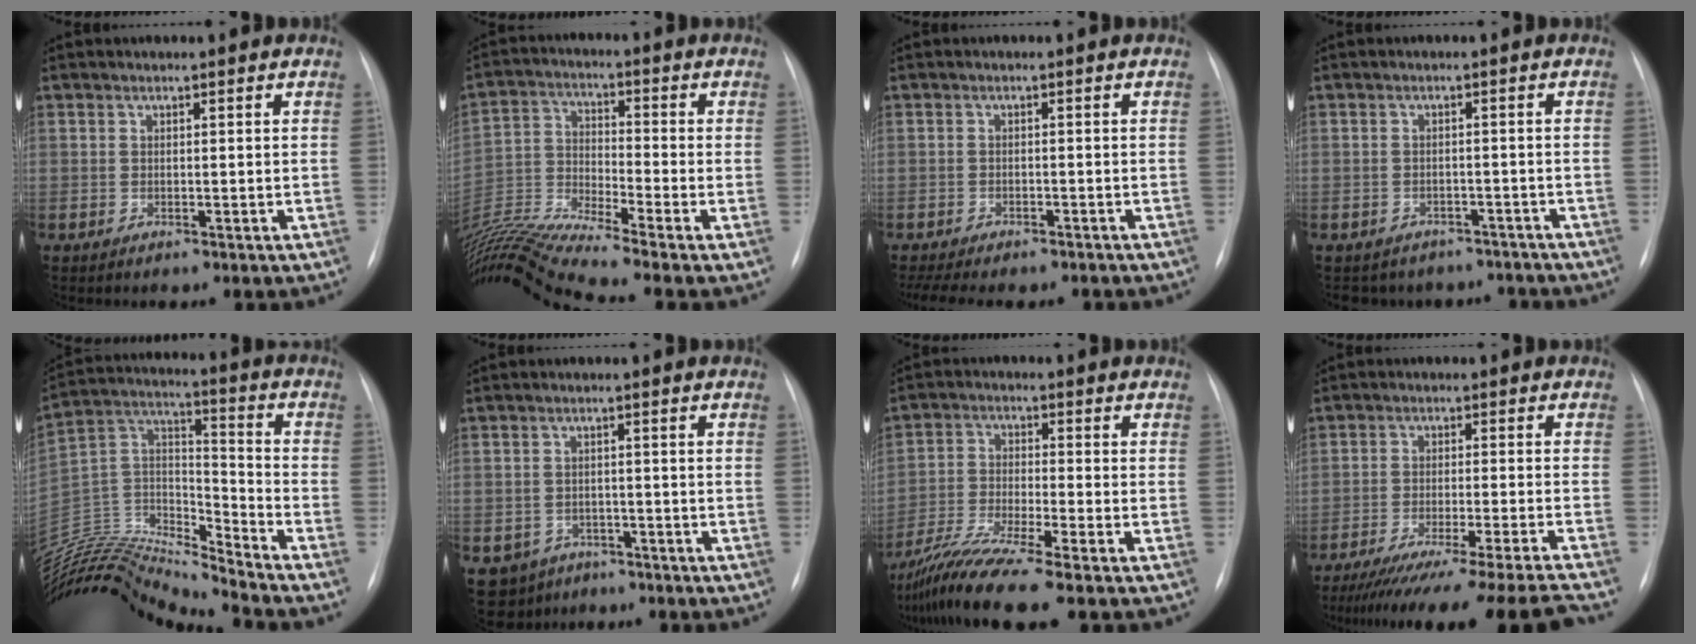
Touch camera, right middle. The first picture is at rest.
{"total": 14.7, "force": [-13.1, -2.3, 6.2], "torque": [-0.132, -0.003, -0.243]}
{"total": 11.4, "force": [-9.6, 3.7, 4.9], "torque": [-0.089, -0.001, -0.125]}
{"total": 8.6, "force": [-7.4, 4.4, 0.3], "torque": [0.004, 0.021, -0.080]}
{"total": 18.7, "force": [-18.3, -0.4, 3.7], "torque": [-0.061, 0.048, -0.330]}
{"total": 6.2, "force": [-3.9, 4.7, 1.1], "torque": [-0.018, 0.007, -0.052]}
{"total": 10.0, "force": [-8.0, -1.1, 5.9], "torque": [-0.114, -0.034, -0.145]}
{"total": 21.2, "force": [-18.9, -2.8, 9.1], "torque": [-0.107, -0.057, -0.273]}